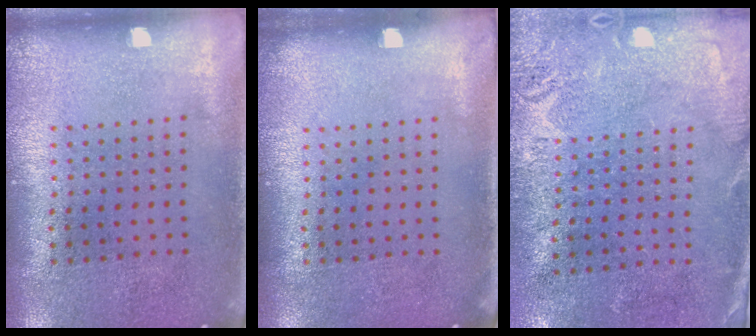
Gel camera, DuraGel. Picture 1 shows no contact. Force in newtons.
{"total": 0.0}
{"total": 2.6, "press": 2.4, "slide": 1.1}